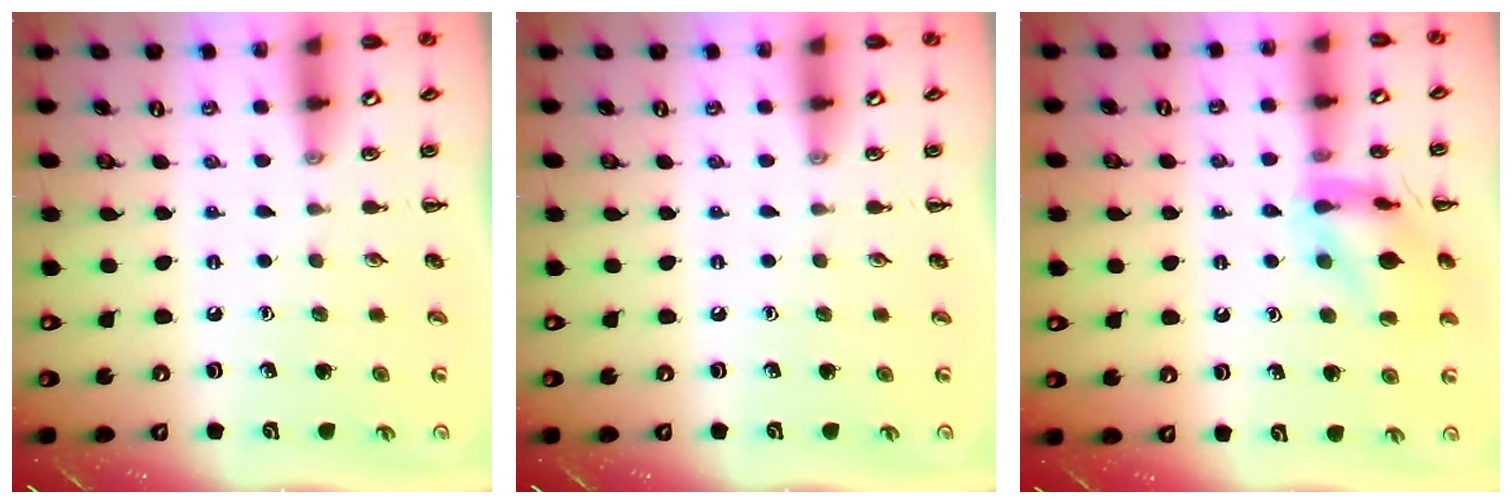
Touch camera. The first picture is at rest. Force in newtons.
{"total": 0.0}
{"total": 12.8, "press": 12.7, "slide": 1.3}